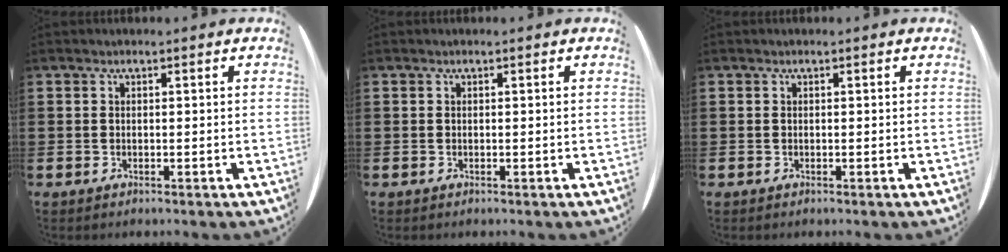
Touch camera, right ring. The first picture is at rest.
{"total": 0.0}
{"total": 0.0}